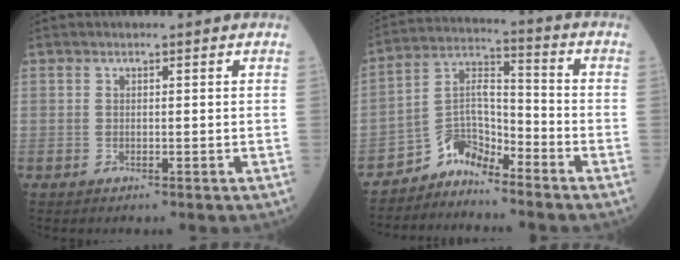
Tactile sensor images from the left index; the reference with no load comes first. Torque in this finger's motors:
{"motor_torque": [0.04, 0.20, 0.04, 0.02]}